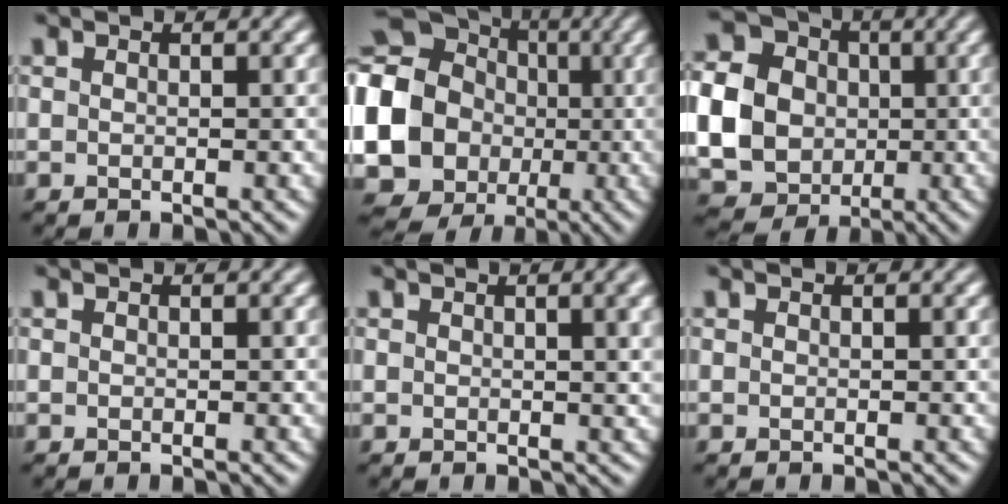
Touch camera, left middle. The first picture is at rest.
{"total": 18.6, "force": [-0.2, 17.3, 7.0], "torque": [-0.175, 0.004, -0.053]}
{"total": 10.7, "force": [-0.6, 9.6, 4.8], "torque": [-0.124, -0.011, -0.026]}
{"total": 0.0}
{"total": 3.8, "force": [1.5, 1.4, 3.2], "torque": [-0.030, 0.008, 0.020]}
{"total": 0.0}